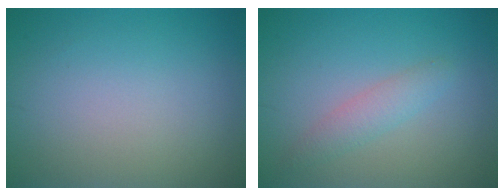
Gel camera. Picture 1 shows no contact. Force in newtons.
{"total": 2.0, "press": 2.0, "slide": 0.1}